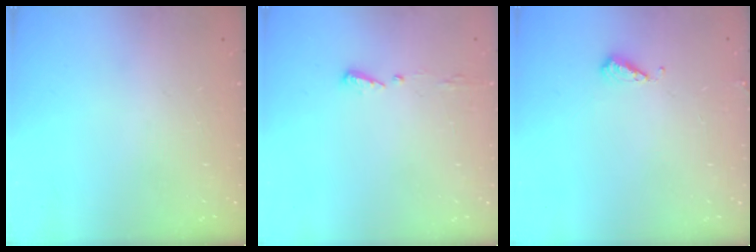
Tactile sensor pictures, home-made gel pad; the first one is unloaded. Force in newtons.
{"total": 4.7, "press": 4.7, "slide": 0.4}
{"total": 4.5, "press": 4.4, "slide": 0.8}